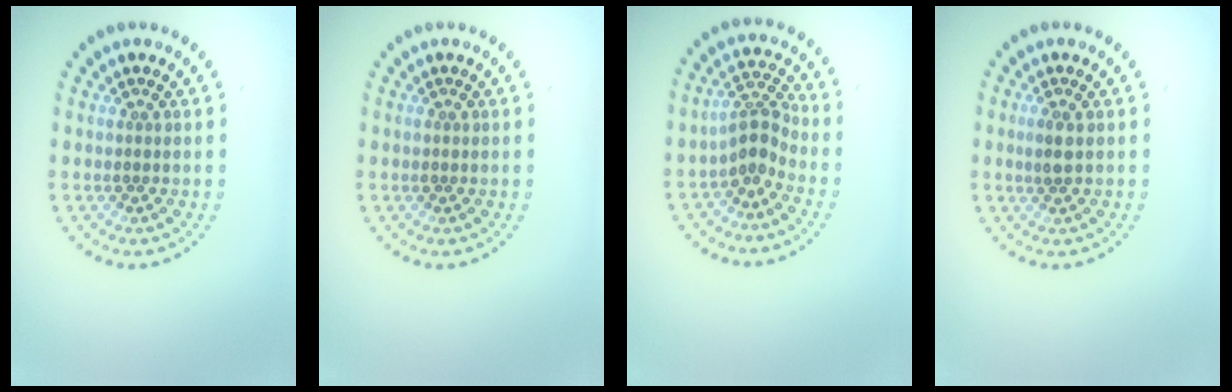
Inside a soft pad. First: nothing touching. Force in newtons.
{"total": 0.6, "press": 0.6, "slide": 0.1}
{"total": 2.6, "press": 1.9, "slide": 1.8}
{"total": 1.4, "press": 1.2, "slide": 0.6}